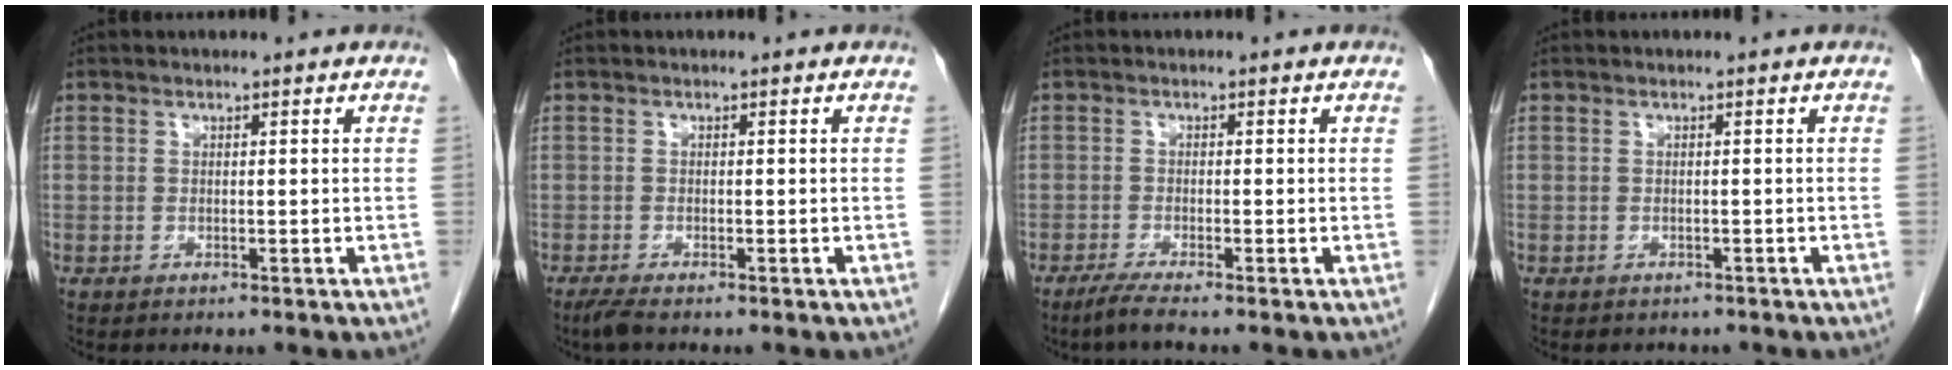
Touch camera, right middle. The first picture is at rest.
{"total": 1.6, "force": [-1.3, 0.0, 1.0], "torque": [-0.030, -0.008, -0.028]}
{"total": 2.5, "force": [-1.9, -0.5, 1.5], "torque": [-0.039, -0.008, -0.043]}
{"total": 1.6, "force": [-1.3, 0.8, 0.3], "torque": [-0.008, -0.001, -0.015]}